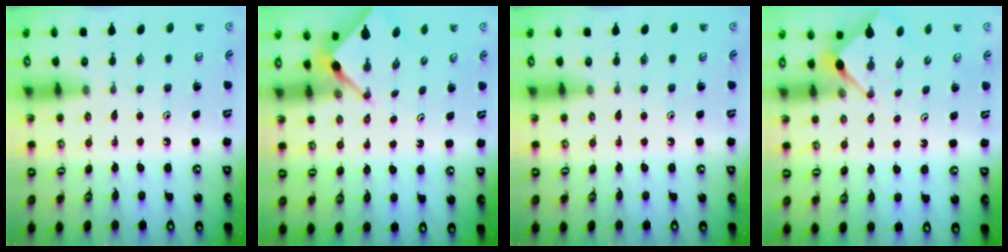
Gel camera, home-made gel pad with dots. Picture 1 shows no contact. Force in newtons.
{"total": 3.2, "press": 3.2, "slide": 0.4}
{"total": 0.0}
{"total": 2.7, "press": 2.7, "slide": 0.3}